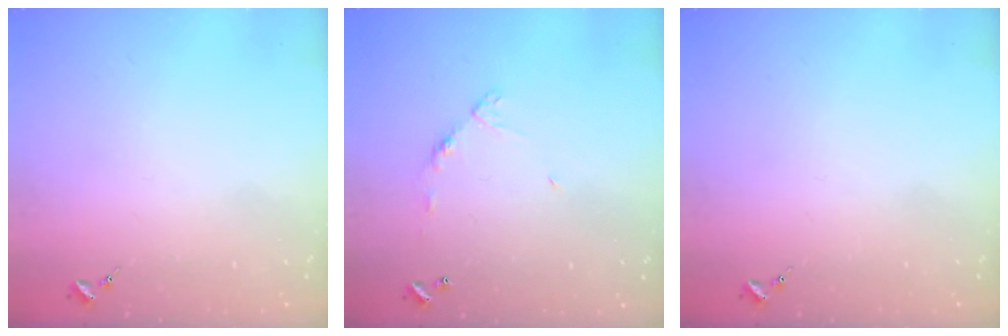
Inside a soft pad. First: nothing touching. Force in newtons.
{"total": 6.2, "press": 6.2, "slide": 0.4}
{"total": 0.0}